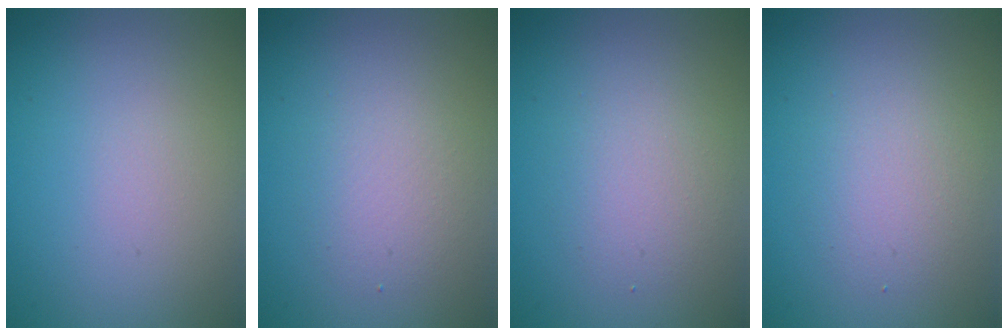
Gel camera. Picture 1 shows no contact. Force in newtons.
{"total": 2.5, "press": 2.5, "slide": 0.3}
{"total": 2.5, "press": 2.5, "slide": 0.1}
{"total": 2.7, "press": 2.7, "slide": 0.2}